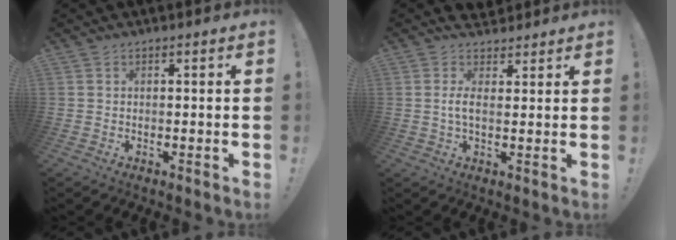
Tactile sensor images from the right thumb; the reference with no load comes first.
{"total": 4.2, "force": [2.3, 1.8, 3.0], "torque": [-0.042, -0.016, 0.039]}